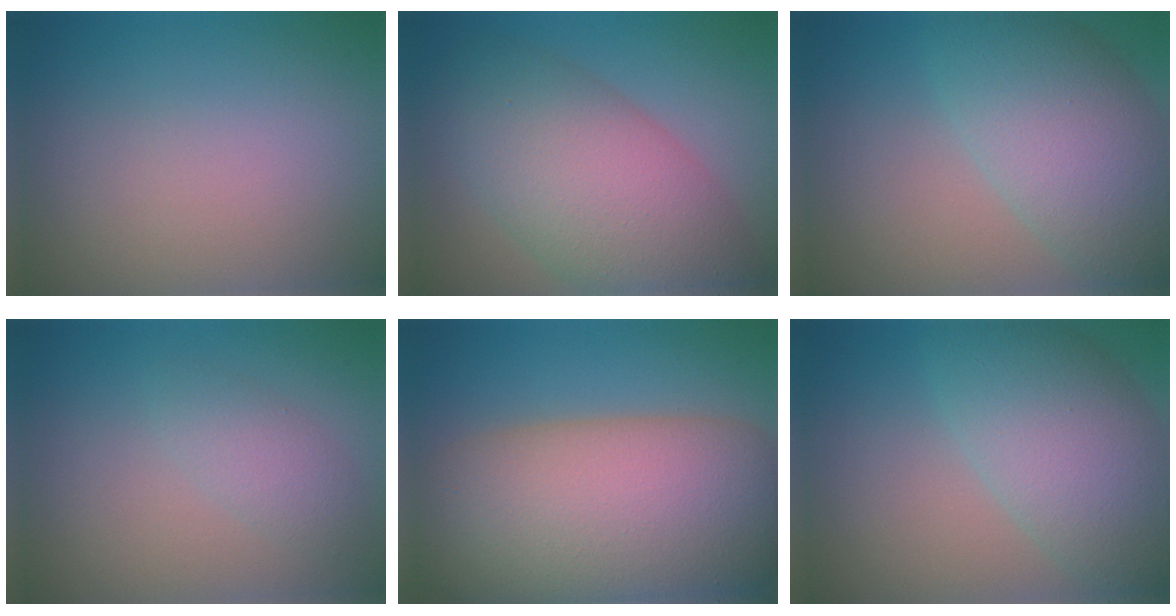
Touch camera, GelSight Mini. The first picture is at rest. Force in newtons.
{"total": 9.8, "press": 9.8, "slide": 0.4}
{"total": 8.0, "press": 8.0, "slide": 0.2}
{"total": 2.2, "press": 2.2, "slide": 0.1}
{"total": 15.0, "press": 15.0, "slide": 0.6}
{"total": 8.0, "press": 8.0, "slide": 0.2}